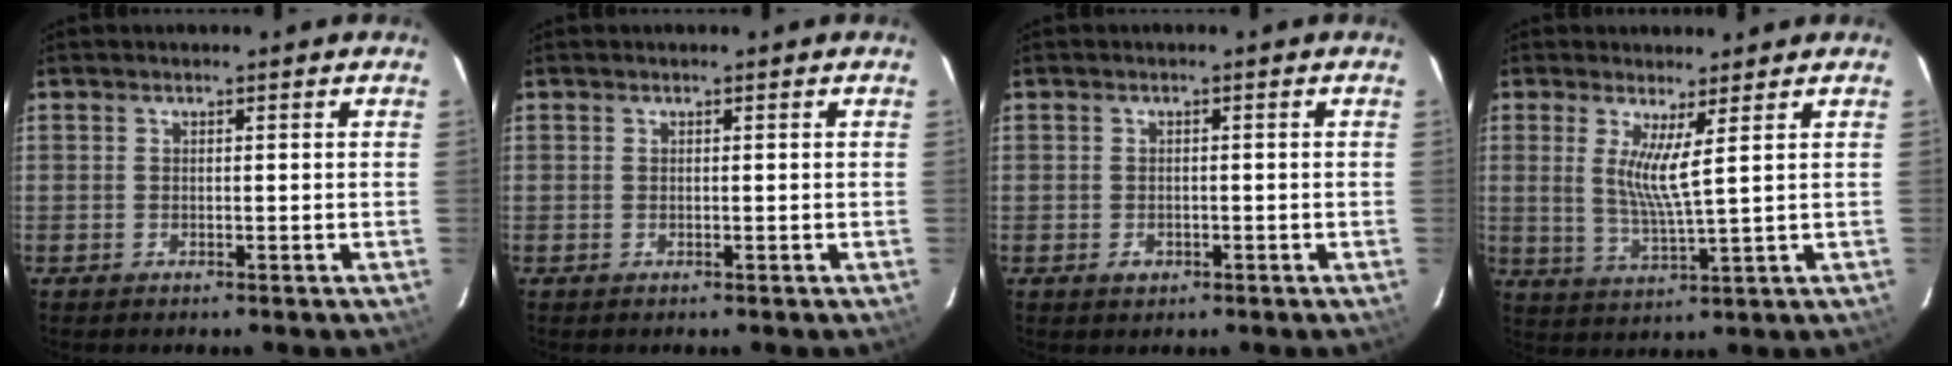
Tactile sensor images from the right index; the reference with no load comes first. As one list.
[{"total": 0.0}, {"total": 1.8, "force": [-0.9, 1.4, 0.6], "torque": [-0.007, 0.000, -0.012]}, {"total": 5.7, "force": [2.1, -0.3, 5.2], "torque": [-0.103, -0.020, 0.040]}]